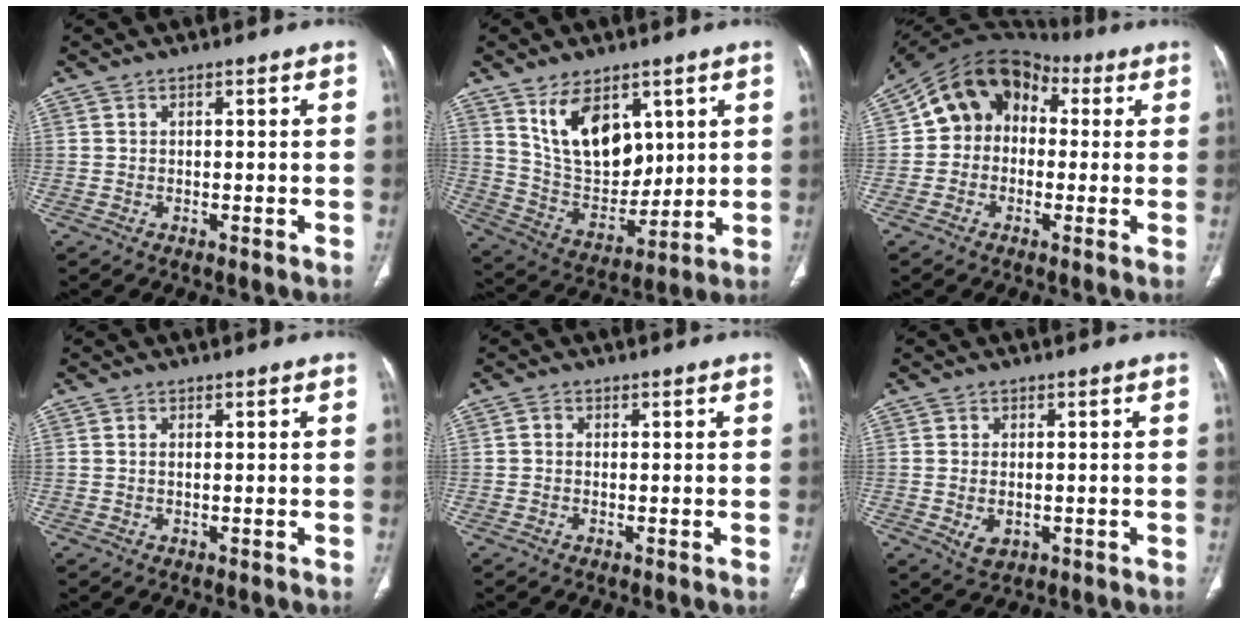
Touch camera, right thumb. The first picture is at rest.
{"total": 14.9, "force": [6.8, 9.1, 9.6], "torque": [-0.126, -0.044, 0.147]}
{"total": 12.5, "force": [1.7, 10.1, 7.1], "torque": [-0.089, 0.042, 0.017]}
{"total": 0.5, "force": [0.2, 0.3, 0.4], "torque": [-0.012, 0.002, 0.003]}
{"total": 0.9, "force": [0.0, 0.7, 0.5], "torque": [-0.006, 0.002, -0.004]}
{"total": 3.7, "force": [-0.7, 2.4, 2.7], "torque": [-0.045, -0.002, 0.000]}